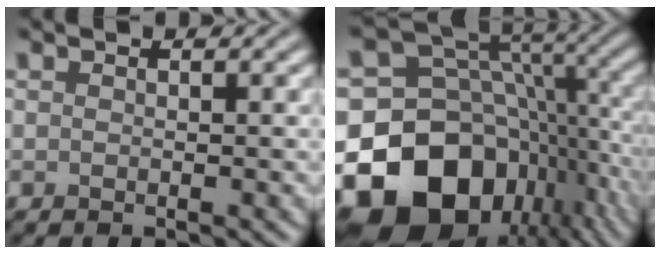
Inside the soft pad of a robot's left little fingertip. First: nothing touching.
{"total": 18.3, "force": [-6.6, 13.6, 10.2], "torque": [-0.191, -0.005, -0.103]}